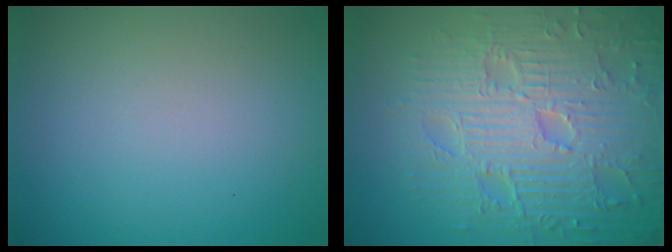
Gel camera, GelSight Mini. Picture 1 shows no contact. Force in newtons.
{"total": 9.4, "press": 6.6, "slide": 6.7}